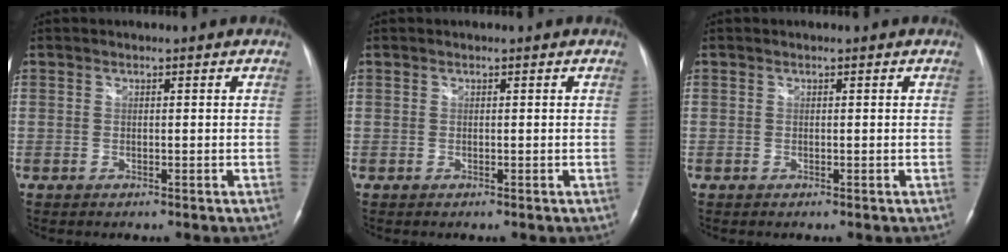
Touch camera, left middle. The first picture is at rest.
{"total": 0.0}
{"total": 0.0}